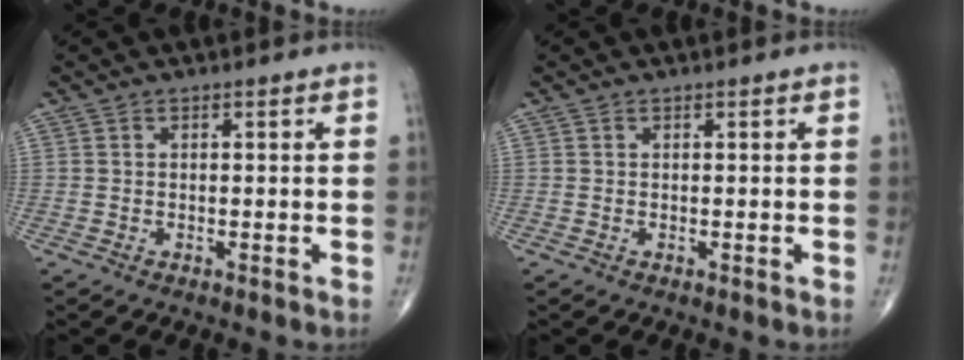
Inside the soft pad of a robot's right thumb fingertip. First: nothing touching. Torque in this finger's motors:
{"motor_torque": [-0.03, -0.13, -0.02, -0.03, 0.03]}